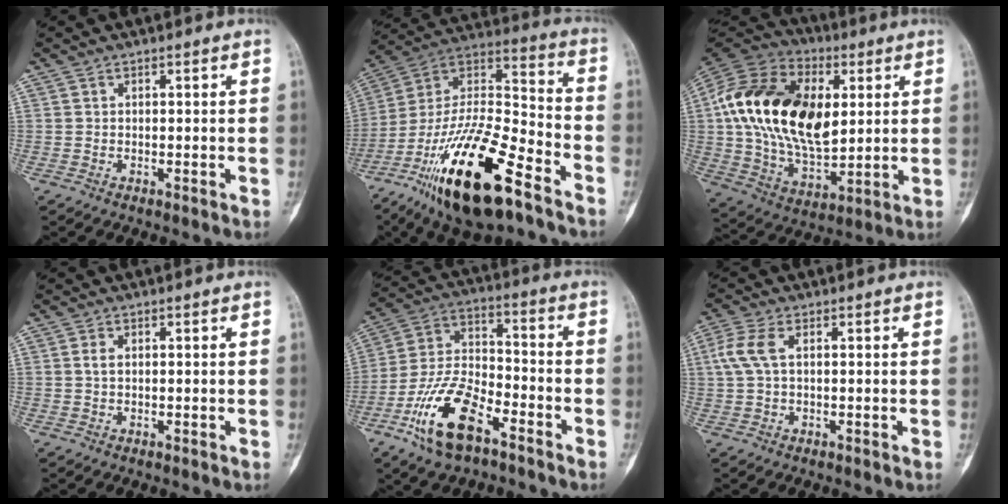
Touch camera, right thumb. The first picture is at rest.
{"total": 26.5, "force": [-15.6, 8.6, 19.6], "torque": [-0.382, 0.061, -0.275]}
{"total": 27.6, "force": [4.8, 16.6, 21.5], "torque": [-0.400, -0.007, 0.080]}
{"total": 1.3, "force": [0.2, 0.7, 1.1], "torque": [-0.019, 0.003, 0.005]}
{"total": 15.9, "force": [-8.7, 7.1, 11.2], "torque": [-0.214, 0.052, -0.168]}
{"total": 5.0, "force": [1.0, 2.4, 4.2], "torque": [-0.122, 0.016, 0.018]}